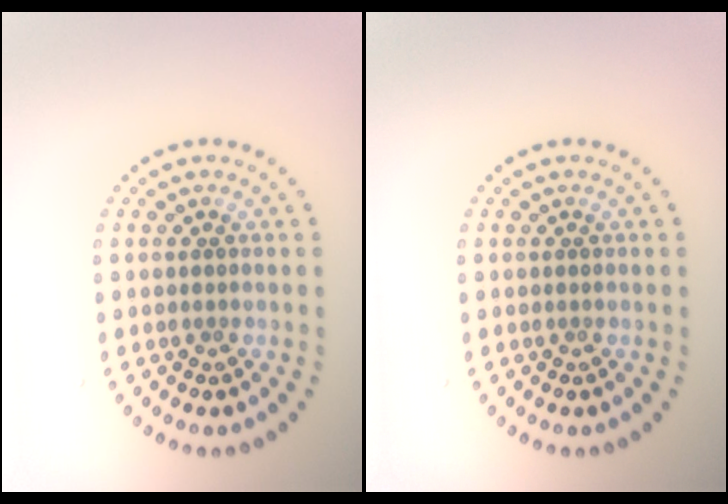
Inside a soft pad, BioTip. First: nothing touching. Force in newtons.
{"total": 0.0}